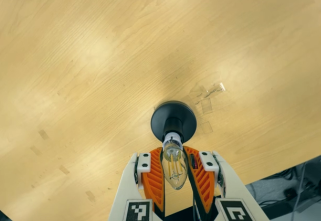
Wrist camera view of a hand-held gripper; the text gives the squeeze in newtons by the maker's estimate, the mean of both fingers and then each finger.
{"total": 19.6, "left": 18.2, "right": 21.1}